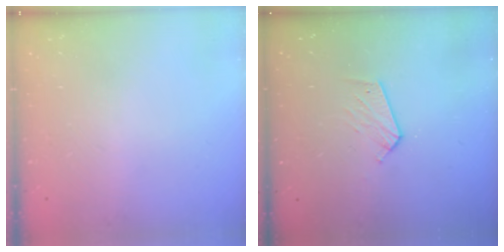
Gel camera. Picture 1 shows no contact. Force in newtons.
{"total": 5.4, "press": 5.3, "slide": 0.5}